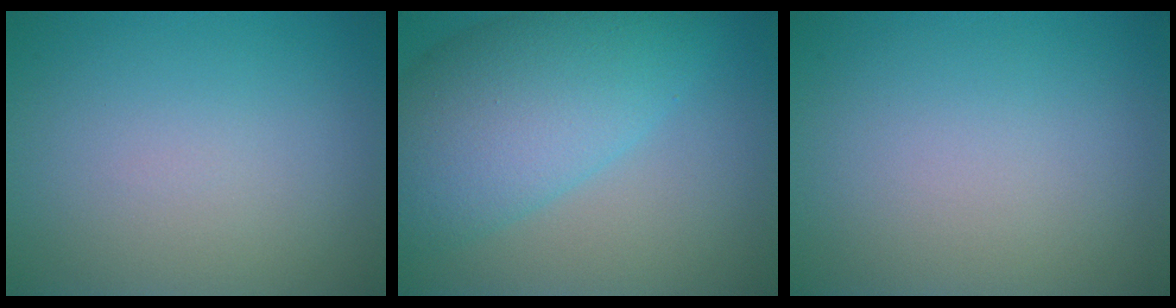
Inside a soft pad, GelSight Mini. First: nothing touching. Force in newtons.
{"total": 9.3, "press": 9.3, "slide": 0.3}
{"total": 0.0}